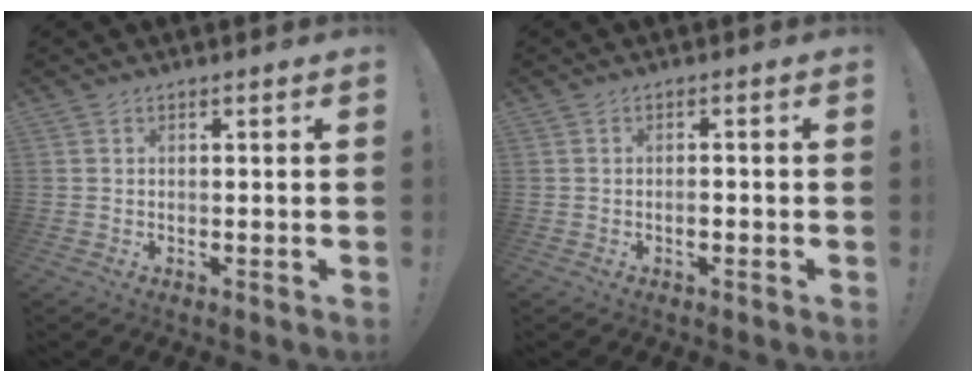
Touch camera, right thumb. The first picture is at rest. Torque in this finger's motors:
{"motor_torque": [0.35, -0.01, 0.10, -0.18, 0.02]}